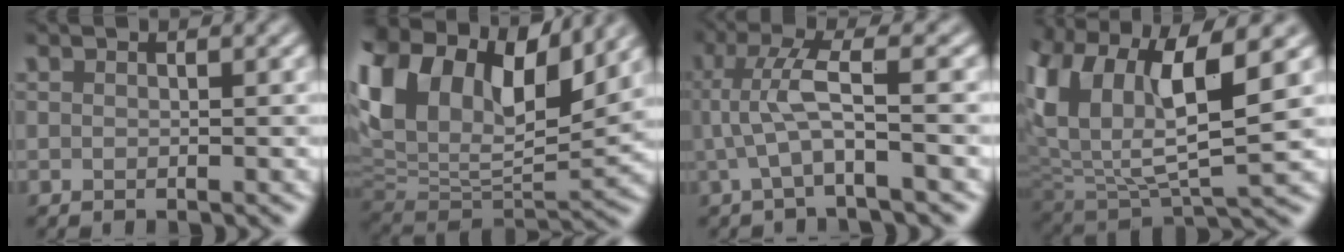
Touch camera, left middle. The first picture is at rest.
{"total": 15.0, "force": [6.7, 8.0, 10.8], "torque": [-0.217, 0.043, 0.113]}
{"total": 4.2, "force": [-0.4, 0.5, 4.2], "torque": [-0.089, 0.010, -0.011]}
{"total": 10.9, "force": [4.2, 4.6, 8.9], "torque": [-0.188, 0.000, 0.082]}